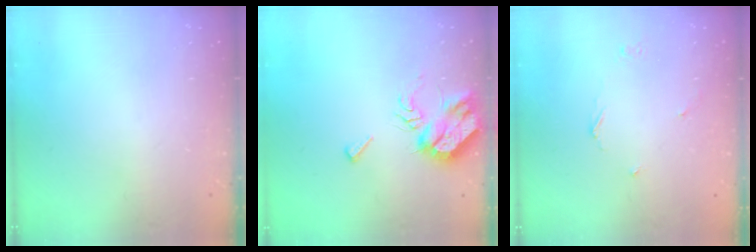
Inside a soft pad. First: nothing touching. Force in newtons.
{"total": 9.4, "press": 9.3, "slide": 1.0}
{"total": 2.6, "press": 2.6, "slide": 0.5}